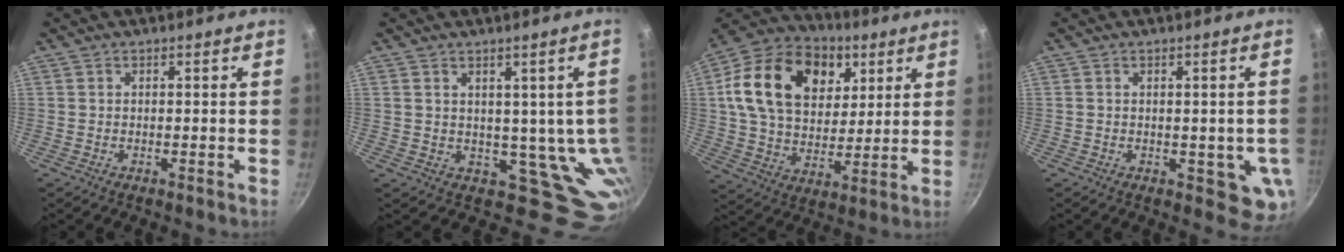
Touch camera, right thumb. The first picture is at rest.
{"total": 10.1, "force": [2.2, 7.0, 7.0], "torque": [-0.064, -0.019, 0.053]}
{"total": 23.7, "force": [7.8, 16.6, 15.0], "torque": [-0.244, -0.004, 0.128]}
{"total": 6.3, "force": [-0.8, 3.1, 5.4], "torque": [-0.048, -0.004, -0.006]}